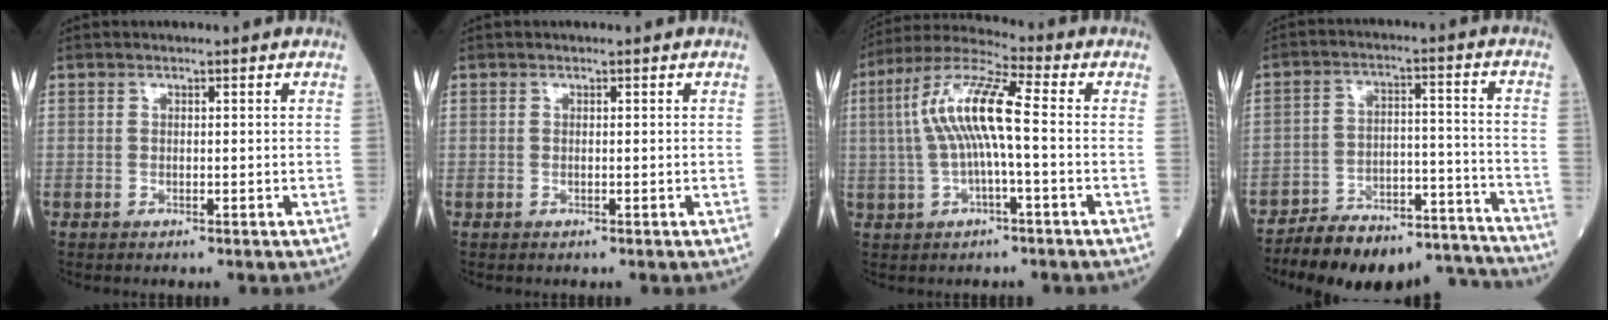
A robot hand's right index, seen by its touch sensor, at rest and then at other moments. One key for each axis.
{"total": 0.0}
{"total": 10.8, "fx": 0.1, "fy": 1.3, "fz": 10.8, "tx": -0.219, "ty": 0.028, "tz": -0.004}
{"total": 19.8, "fx": -18.6, "fy": 4.4, "fz": 5.3, "tx": -0.067, "ty": 0.032, "tz": -0.264}